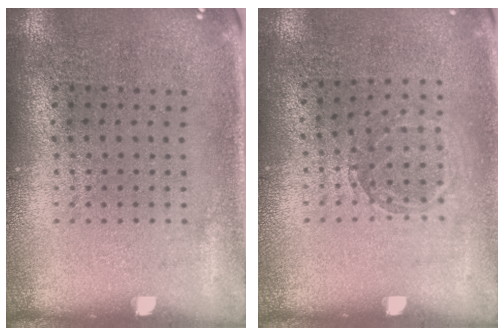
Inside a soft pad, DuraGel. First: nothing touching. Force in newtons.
{"total": 0.8, "press": 0.8, "slide": 0.1}